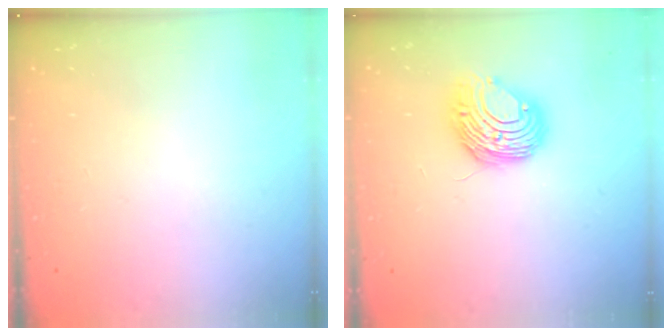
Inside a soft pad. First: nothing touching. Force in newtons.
{"total": 10.0, "press": 9.9, "slide": 1.2}